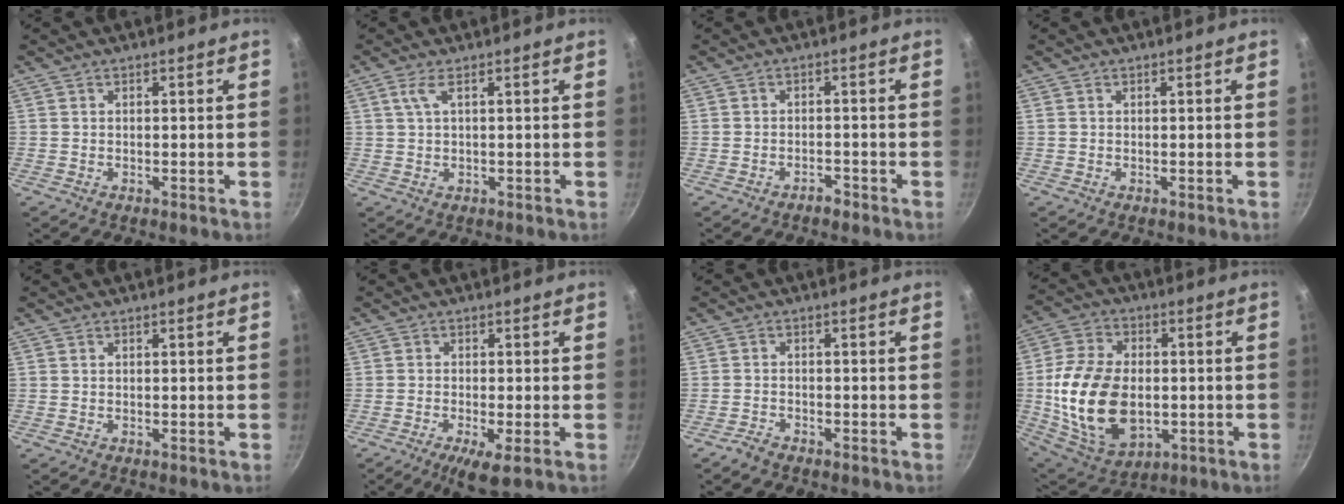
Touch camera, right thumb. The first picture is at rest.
{"total": 2.9, "force": [0.9, 0.6, 2.7], "torque": [-0.057, 0.002, 0.021]}
{"total": 1.8, "force": [-1.6, 0.7, 0.6], "torque": [-0.002, 0.021, -0.019]}
{"total": 0.0}
{"total": 0.0}
{"total": 5.4, "force": [-2.4, 1.1, 4.7], "torque": [-0.087, 0.001, -0.039]}
{"total": 2.1, "force": [-1.9, 0.7, 0.7], "torque": [-0.018, 0.019, -0.036]}
{"total": 20.6, "force": [-1.9, 13.5, 15.5], "torque": [-0.284, 0.005, -0.021]}